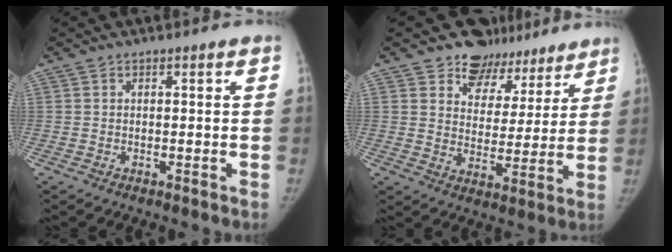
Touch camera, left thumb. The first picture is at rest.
{"total": 11.8, "force": [9.1, 7.3, 1.5], "torque": [0.025, -0.058, 0.126]}